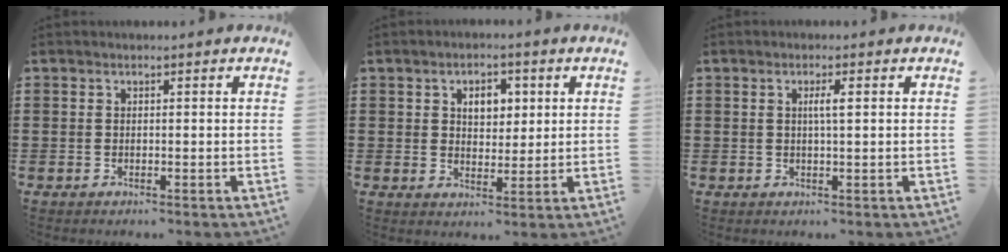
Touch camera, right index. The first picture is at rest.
{"total": 4.2, "force": [1.3, 2.9, 2.8], "torque": [-0.049, 0.008, 0.017]}
{"total": 2.0, "force": [0.4, 0.2, 1.9], "torque": [-0.038, 0.002, 0.005]}